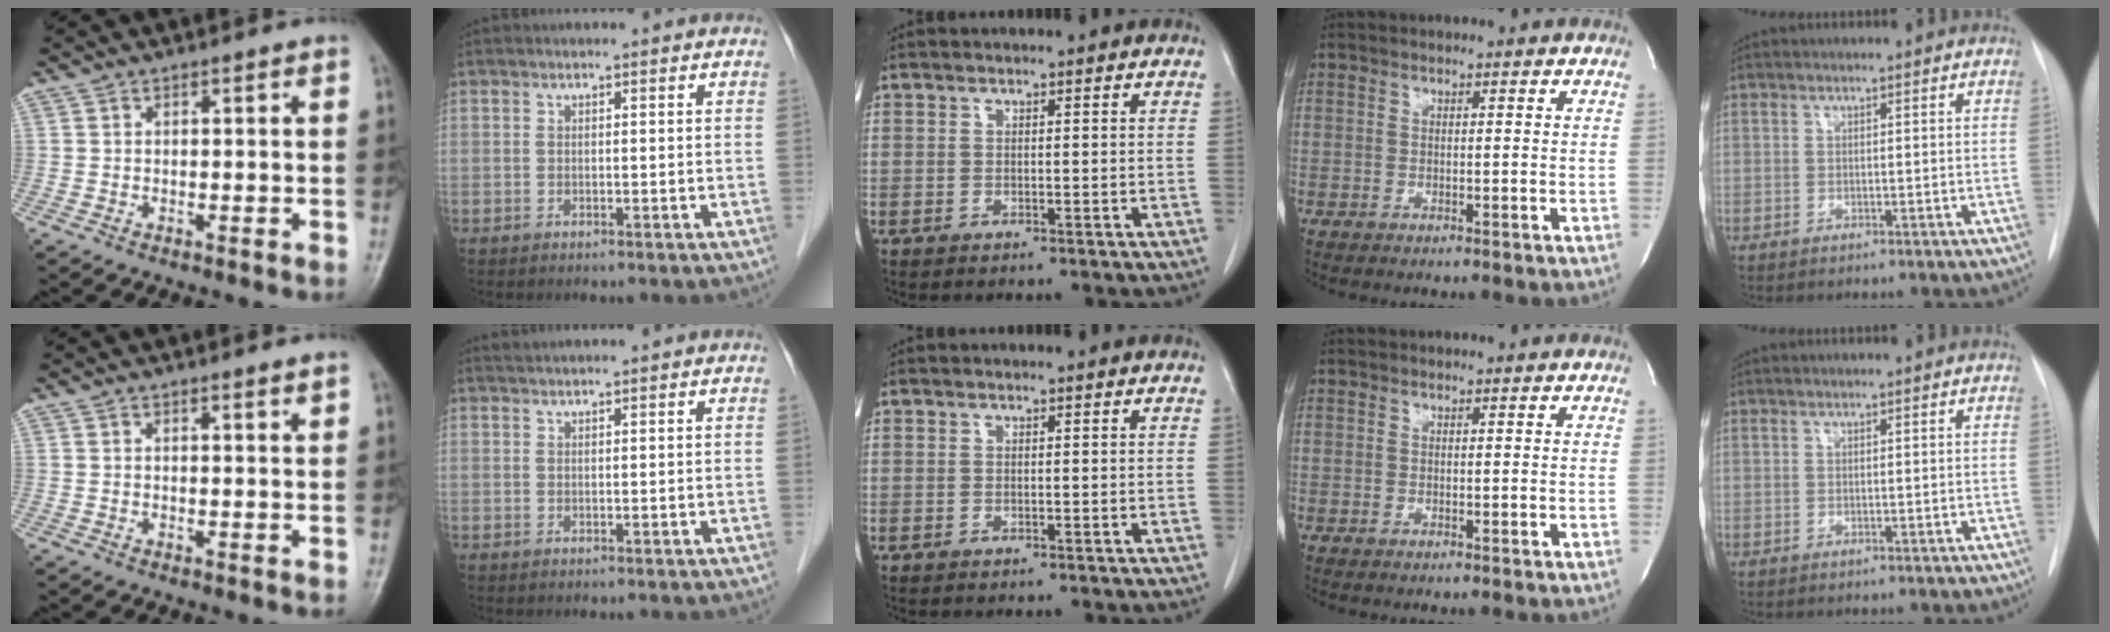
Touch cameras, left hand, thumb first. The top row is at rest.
{"thumb": {"total": 1.2, "force": [0.8, 0.0, 0.8], "torque": [-0.009, -0.006, 0.013]}, "index": {"total": 2.9, "force": [2.8, -0.3, 0.9], "torque": [-0.011, 0.028, 0.046]}}